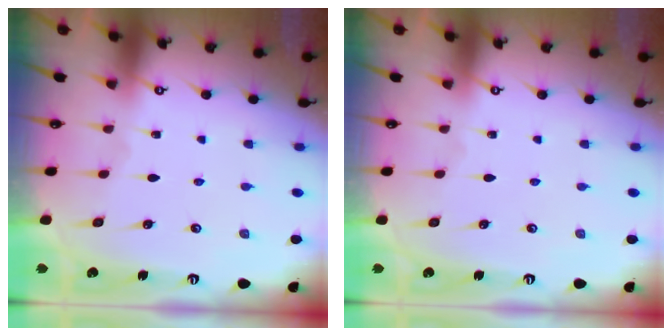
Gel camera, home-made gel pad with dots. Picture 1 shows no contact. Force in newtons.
{"total": 0.0}